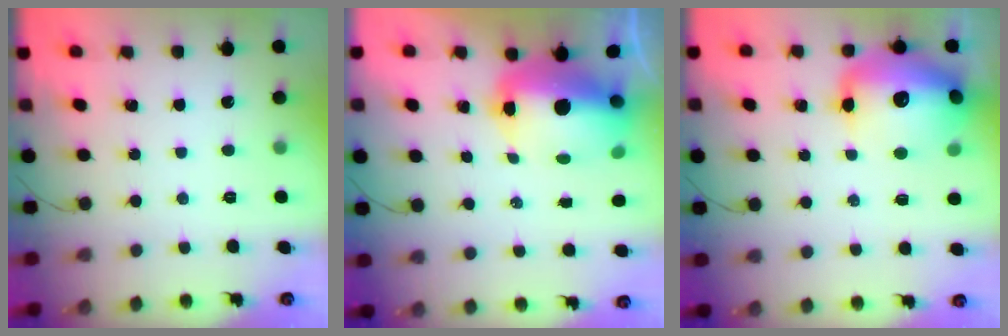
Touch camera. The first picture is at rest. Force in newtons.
{"total": 14.9, "press": 14.4, "slide": 3.8}
{"total": 20.4, "press": 19.4, "slide": 6.3}